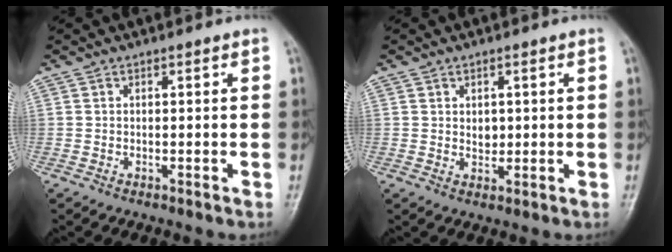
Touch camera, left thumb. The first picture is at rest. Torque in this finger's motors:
{"motor_torque": [-0.06, 0.02, 0.08, 0.00, 0.02]}